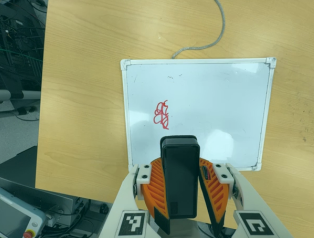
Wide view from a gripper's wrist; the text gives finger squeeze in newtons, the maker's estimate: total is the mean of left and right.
{"total": 9.2, "left": 8.8, "right": 9.7}